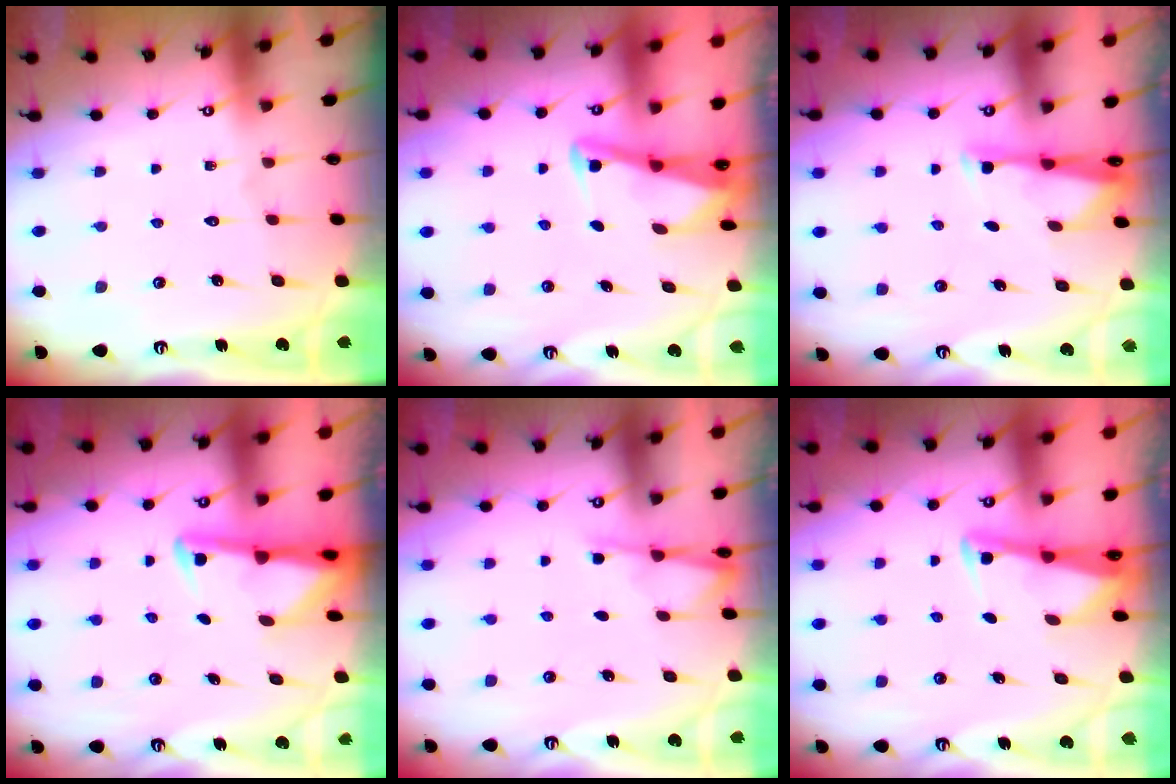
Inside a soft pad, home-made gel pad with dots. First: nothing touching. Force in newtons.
{"total": 3.0, "press": 2.9, "slide": 0.4}
{"total": 2.9, "press": 2.9, "slide": 0.5}
{"total": 2.9, "press": 2.9, "slide": 0.7}
{"total": 2.7, "press": 2.7, "slide": 0.5}
{"total": 2.8, "press": 2.8, "slide": 0.2}